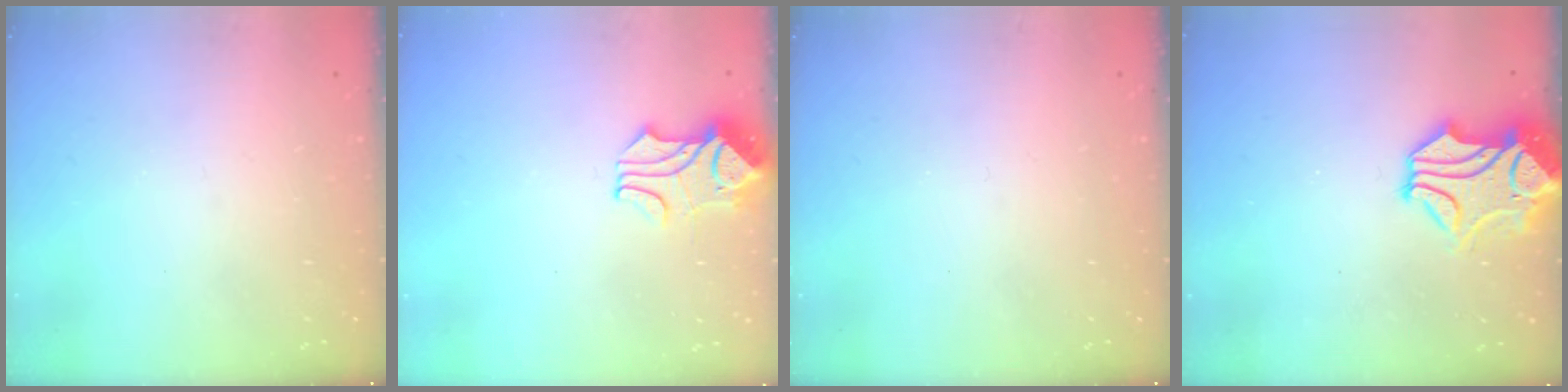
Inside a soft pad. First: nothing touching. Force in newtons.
{"total": 1.6, "press": 1.2, "slide": 1.0}
{"total": 0.0}
{"total": 2.4, "press": 2.1, "slide": 1.3}